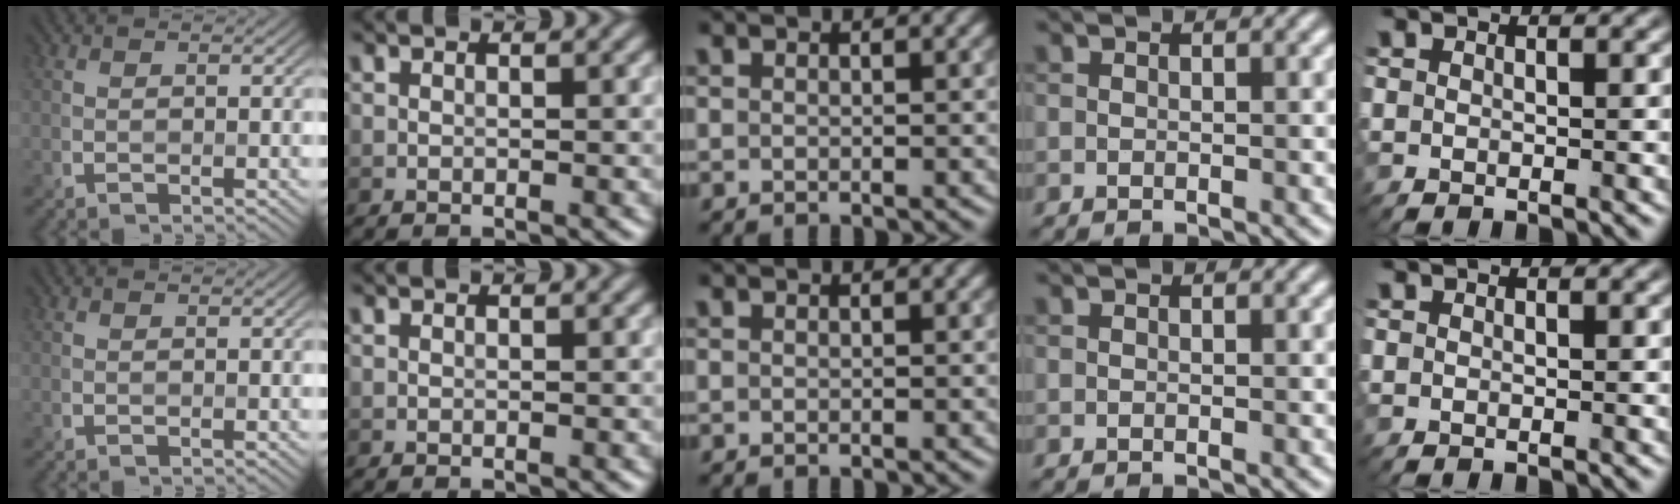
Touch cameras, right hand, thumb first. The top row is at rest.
{}